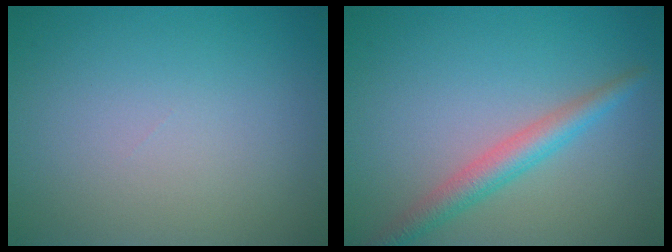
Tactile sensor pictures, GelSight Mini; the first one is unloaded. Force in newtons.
{"total": 3.2, "press": 3.2, "slide": 0.1}